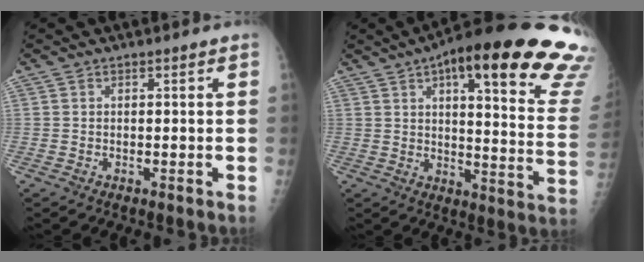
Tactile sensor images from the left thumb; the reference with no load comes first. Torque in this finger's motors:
{"motor_torque": [0.51, 0.53, 1.61, -1.16, 0.14]}